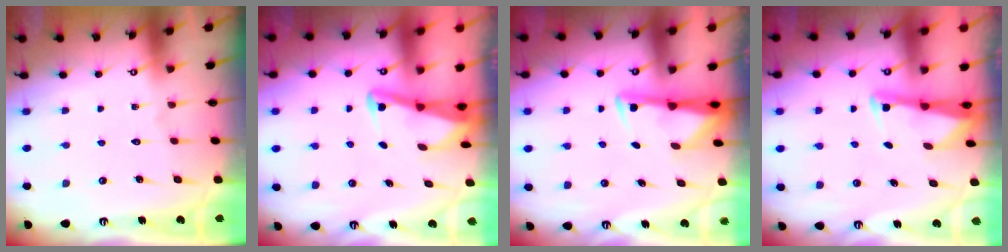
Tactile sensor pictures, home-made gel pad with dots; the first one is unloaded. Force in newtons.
{"total": 3.0, "press": 3.0, "slide": 0.3}
{"total": 2.8, "press": 2.8, "slide": 0.5}
{"total": 2.7, "press": 2.7, "slide": 0.3}